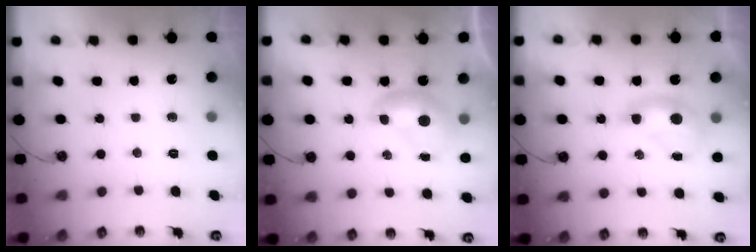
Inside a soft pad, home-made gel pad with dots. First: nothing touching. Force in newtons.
{"total": 0.0}
{"total": 2.5, "press": 2.3, "slide": 0.9}